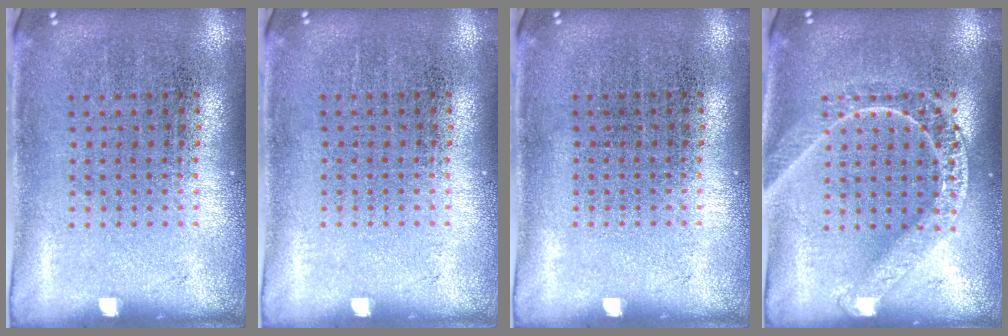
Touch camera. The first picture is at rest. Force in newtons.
{"total": 0.0}
{"total": 0.0}
{"total": 2.7, "press": 2.6, "slide": 0.4}